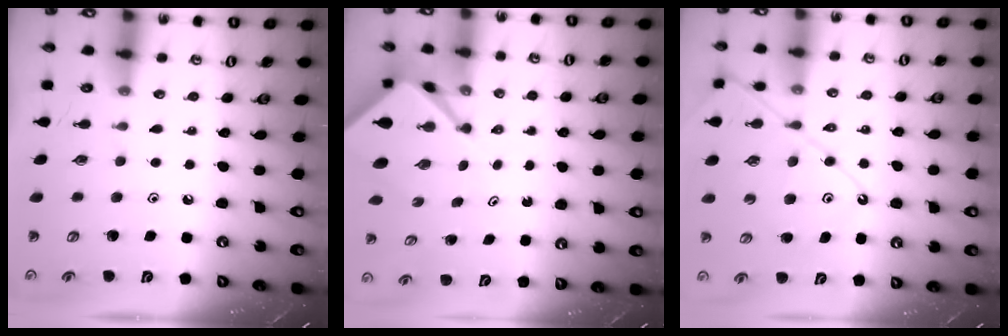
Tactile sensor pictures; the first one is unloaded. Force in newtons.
{"total": 5.1, "press": 5.1, "slide": 0.4}
{"total": 12.1, "press": 12.0, "slide": 1.4}